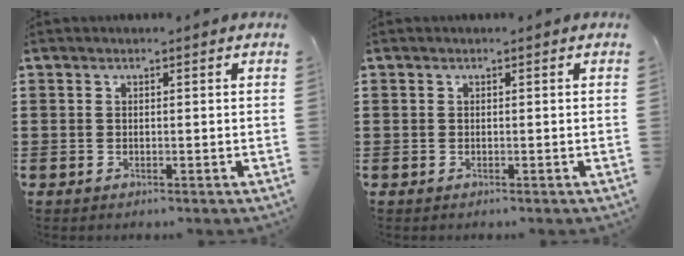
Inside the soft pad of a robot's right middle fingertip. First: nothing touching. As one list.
[{"total": 0.0}]